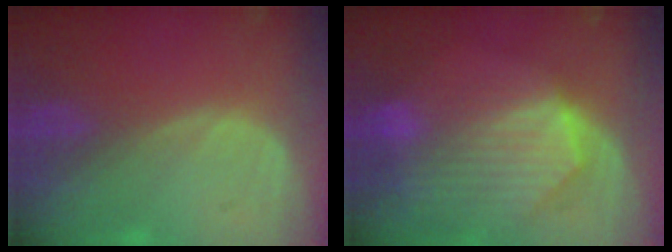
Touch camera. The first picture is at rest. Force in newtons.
{"total": 10.2, "press": 9.0, "slide": 4.8}